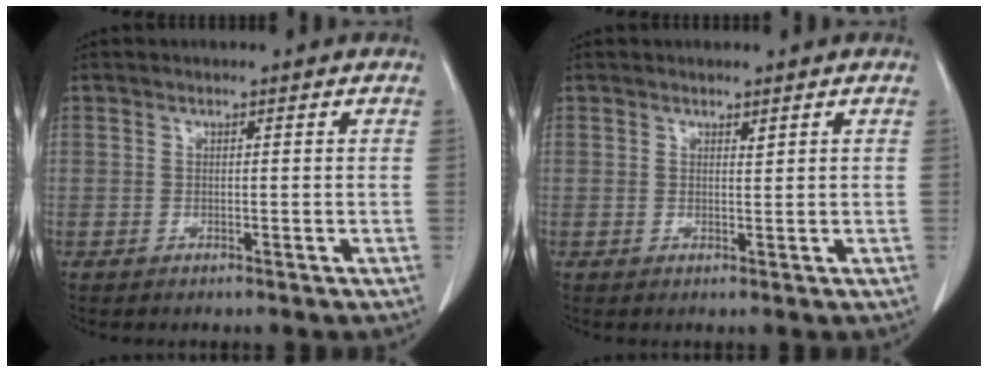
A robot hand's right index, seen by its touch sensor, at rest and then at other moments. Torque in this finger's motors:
{"motor_torque": [-0.10, 0.14, 0.00, -0.01]}